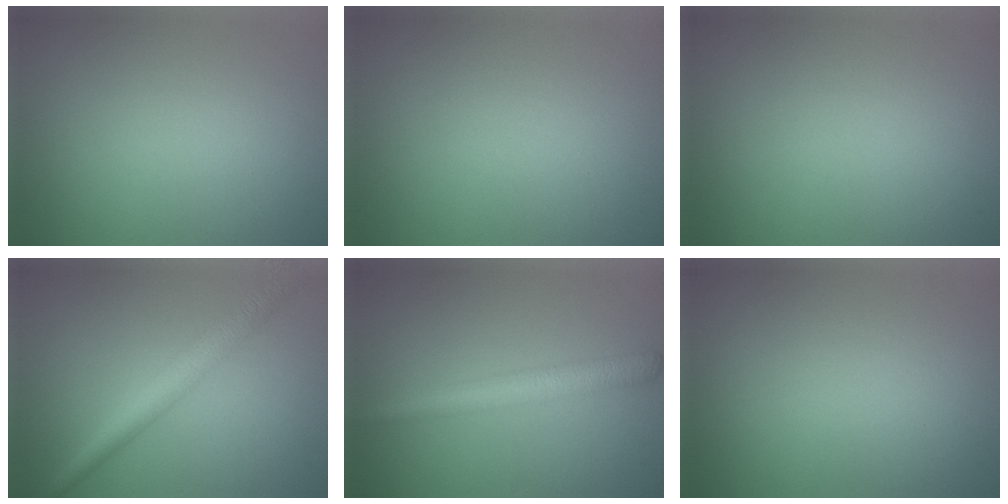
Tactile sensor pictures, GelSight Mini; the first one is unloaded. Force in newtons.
{"total": 0.0}
{"total": 0.0}
{"total": 3.9, "press": 3.9, "slide": 0.0}
{"total": 3.7, "press": 3.7, "slide": 0.1}
{"total": 0.0}